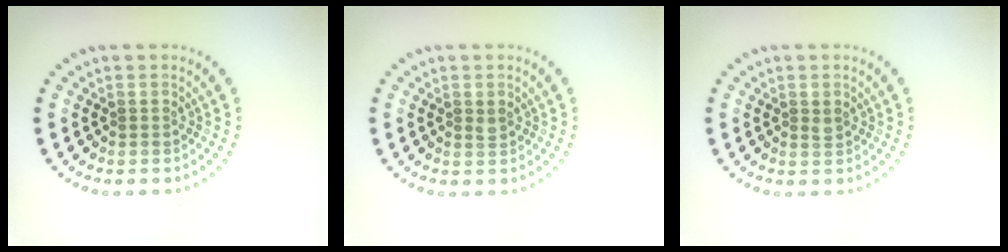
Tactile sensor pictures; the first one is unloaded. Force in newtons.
{"total": 0.6, "press": 0.6, "slide": 0.3}
{"total": 0.6, "press": 0.6, "slide": 0.3}